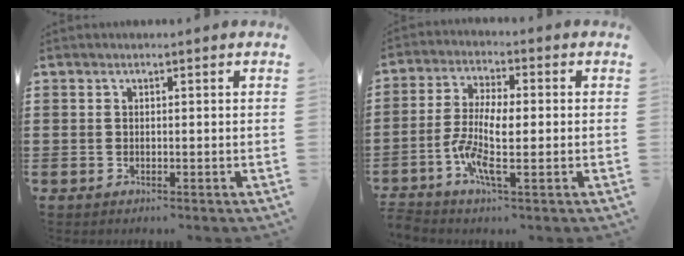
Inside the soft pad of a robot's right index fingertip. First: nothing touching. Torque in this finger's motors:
{"motor_torque": [0.59, -0.13, 0.46, 0.21]}